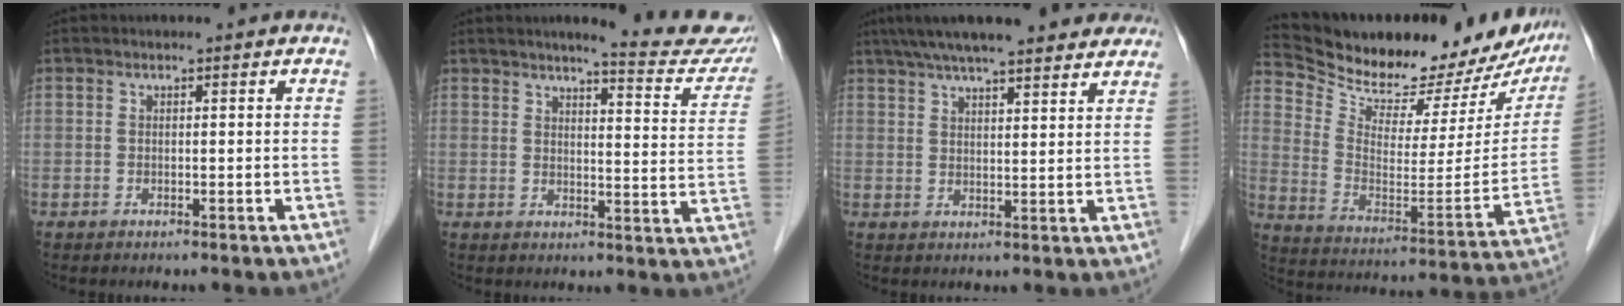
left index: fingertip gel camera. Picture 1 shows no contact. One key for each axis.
{"total": 13.5, "fx": 12.4, "fy": 0.7, "fz": 5.3, "tx": -0.052, "ty": -0.049, "tz": 0.128}
{"total": 17.9, "fx": 15.0, "fy": 3.0, "fz": 9.3, "tx": -0.146, "ty": 0.044, "tz": 0.203}
{"total": 25.5, "fx": 23.1, "fy": 6.4, "fz": 8.6, "tx": -0.139, "ty": -0.060, "tz": 0.319}